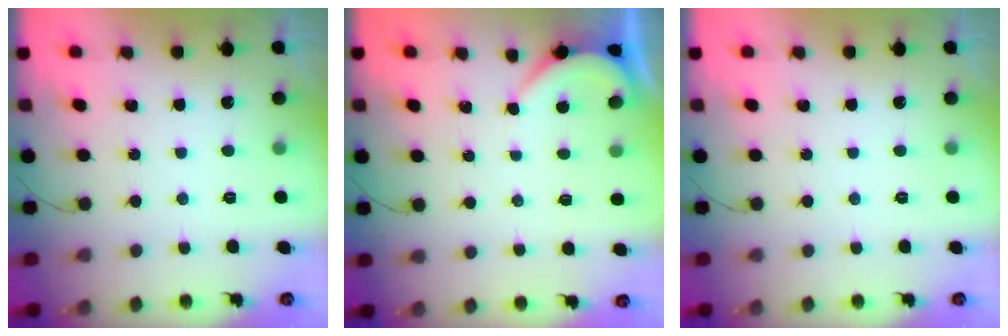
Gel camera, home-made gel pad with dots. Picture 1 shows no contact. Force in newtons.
{"total": 2.2, "press": 2.2, "slide": 0.4}
{"total": 0.0}